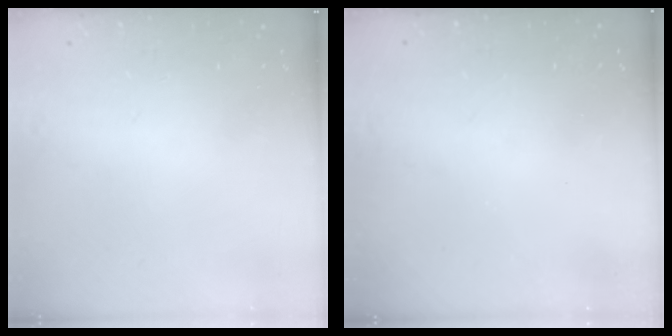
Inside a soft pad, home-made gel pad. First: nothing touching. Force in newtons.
{"total": 3.0, "press": 3.0, "slide": 0.3}